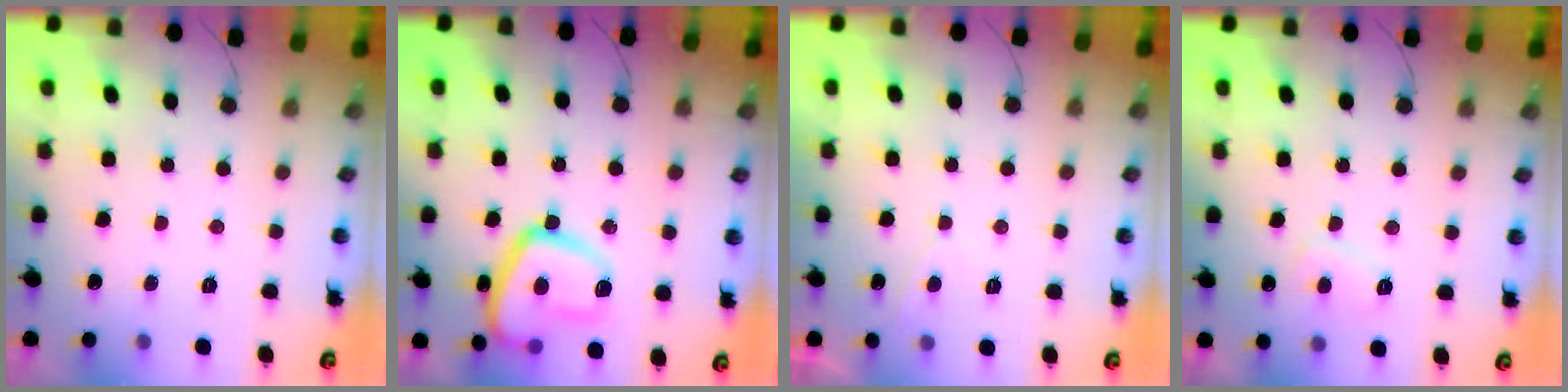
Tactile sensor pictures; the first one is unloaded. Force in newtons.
{"total": 15.7, "press": 15.5, "slide": 1.8}
{"total": 0.7, "press": 0.4, "slide": 0.5}
{"total": 3.3, "press": 3.2, "slide": 0.9}